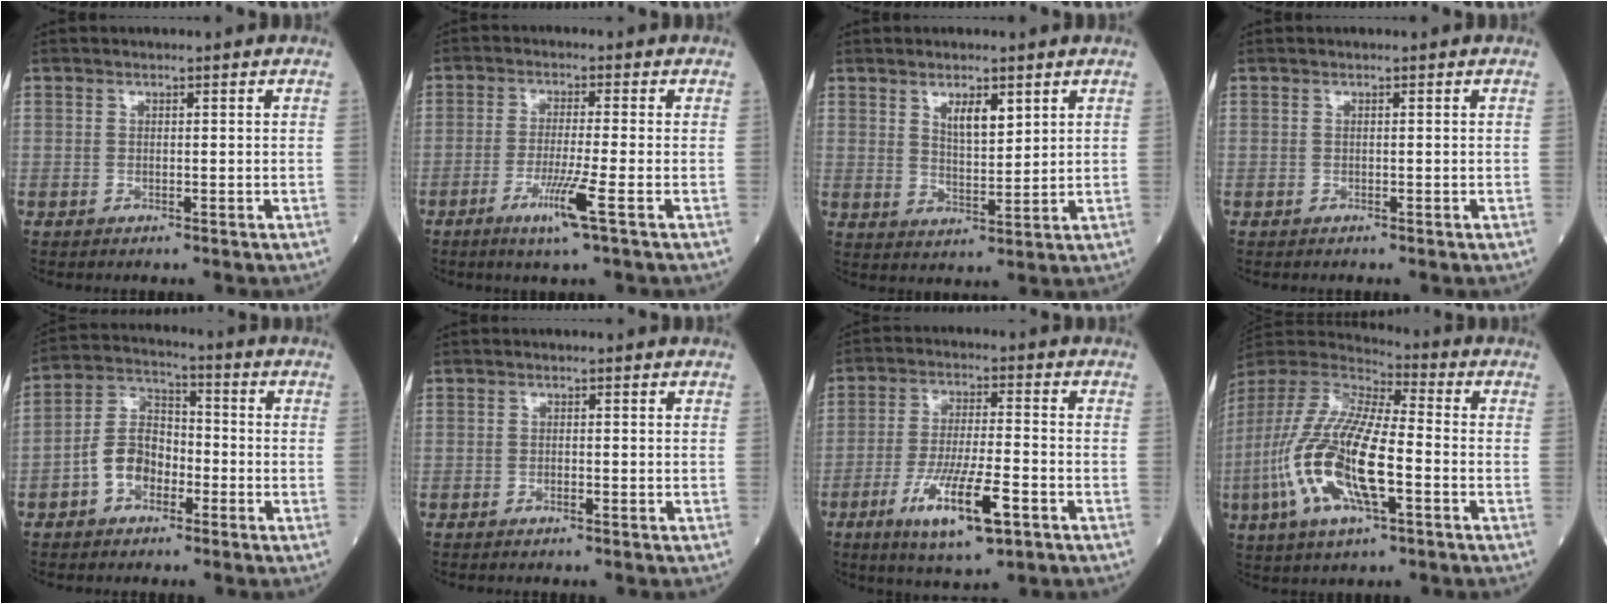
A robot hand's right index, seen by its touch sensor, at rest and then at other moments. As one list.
[{"total": 6.1, "force": [-2.8, -0.8, 5.4], "torque": [-0.104, -0.018, -0.053]}, {"total": 4.8, "force": [2.6, 1.5, 3.8], "torque": [-0.068, -0.004, 0.050]}, {"total": 0.0}, {"total": 7.7, "force": [-3.1, 5.2, 4.9], "torque": [-0.102, 0.026, -0.065]}, {"total": 0.7, "force": [-0.4, 0.1, 0.6], "torque": [-0.010, 0.001, -0.007]}, {"total": 11.8, "force": [-5.3, 2.0, 10.4], "torque": [-0.192, -0.017, -0.089]}, {"total": 19.0, "force": [-5.1, 5.1, 17.6], "torque": [-0.385, -0.015, -0.096]}]